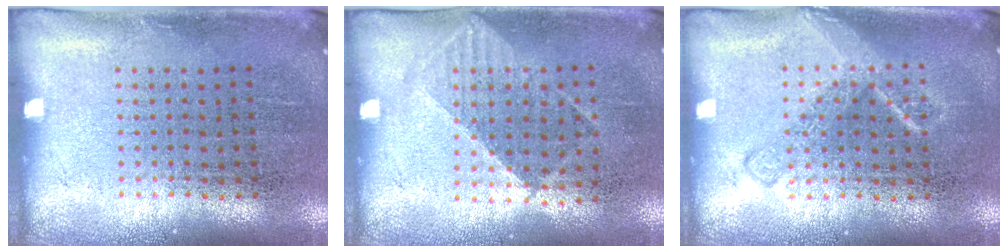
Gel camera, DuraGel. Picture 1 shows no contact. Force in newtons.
{"total": 1.0, "press": 0.9, "slide": 0.6}
{"total": 2.3, "press": 2.3, "slide": 0.4}